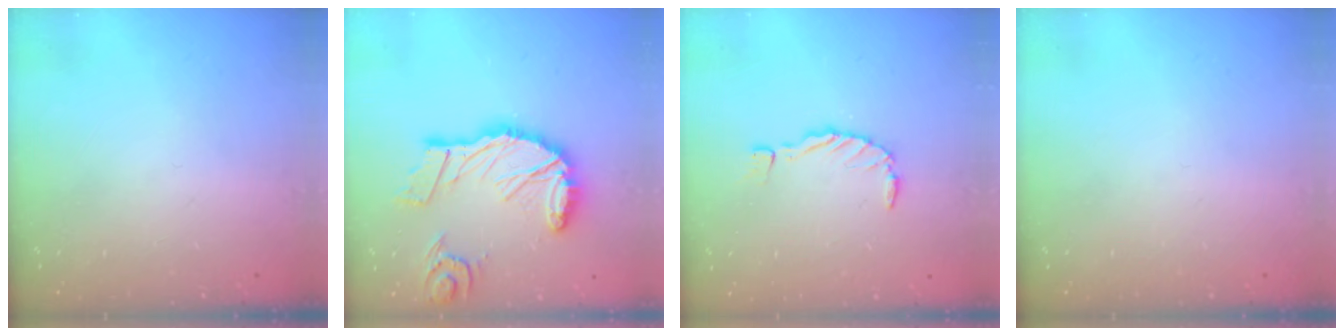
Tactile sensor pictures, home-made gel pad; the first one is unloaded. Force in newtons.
{"total": 21.0, "press": 21.0, "slide": 1.8}
{"total": 0.0}
{"total": 0.0}